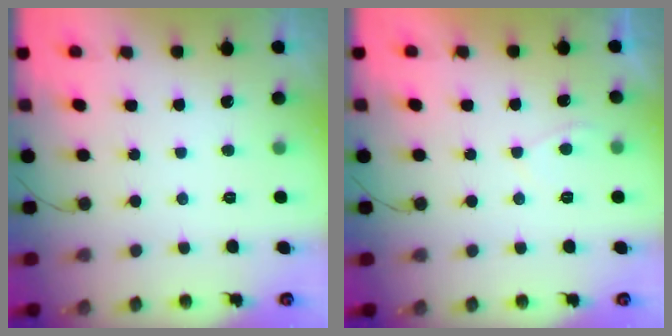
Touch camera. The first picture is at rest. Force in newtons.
{"total": 1.2, "press": 1.0, "slide": 0.6}